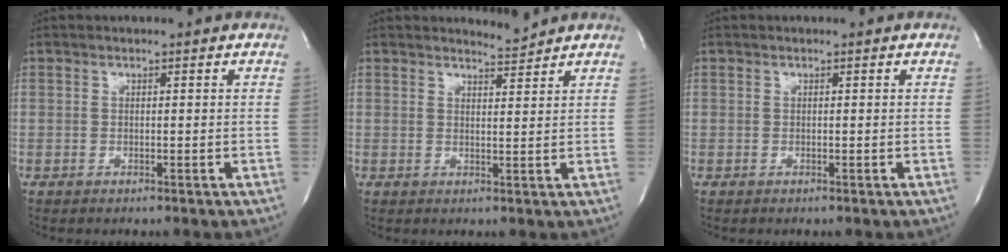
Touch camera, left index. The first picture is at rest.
{"total": 2.2, "force": [2.2, -0.4, -0.4], "torque": [-0.003, -0.014, 0.038]}
{"total": 0.0}